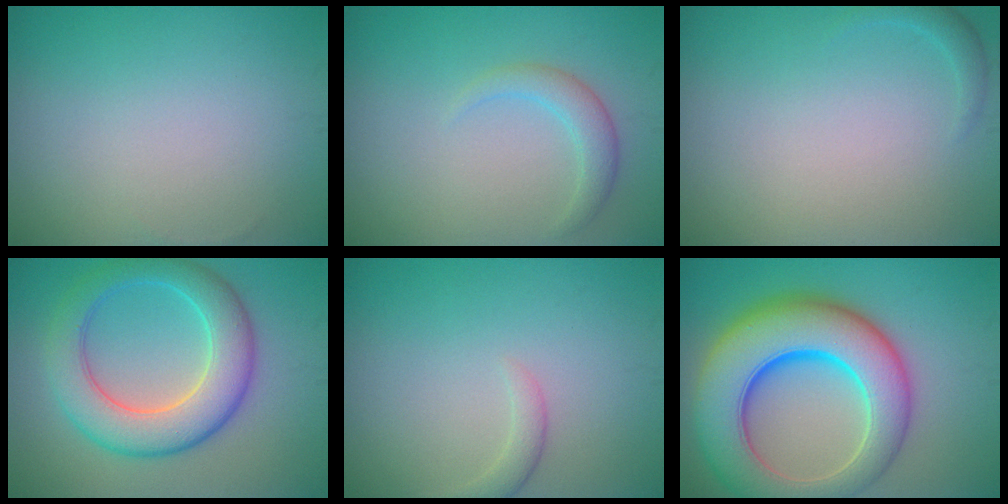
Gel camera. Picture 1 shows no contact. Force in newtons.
{"total": 2.0, "press": 2.0, "slide": 0.2}
{"total": 1.0, "press": 1.0, "slide": 0.1}
{"total": 7.3, "press": 7.3, "slide": 0.3}
{"total": 1.4, "press": 1.4, "slide": 0.1}
{"total": 11.8, "press": 11.8, "slide": 0.4}